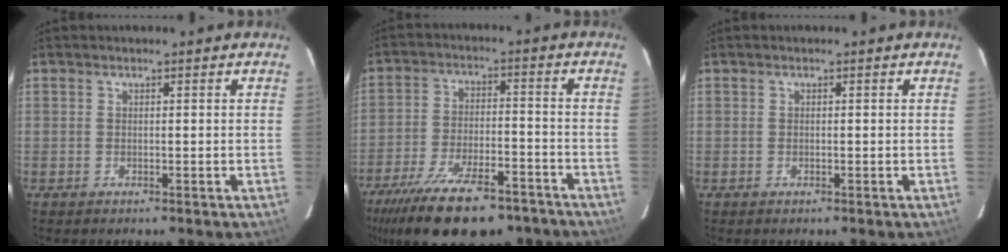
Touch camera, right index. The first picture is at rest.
{"total": 21.4, "force": [-16.2, 7.6, 11.8], "torque": [-0.236, -0.033, -0.242]}
{"total": 0.0}